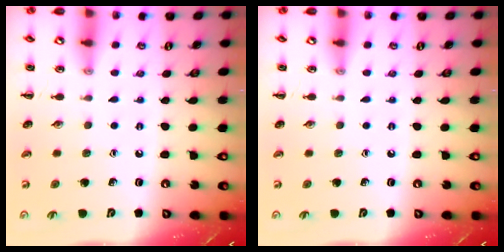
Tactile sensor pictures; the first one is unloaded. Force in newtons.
{"total": 0.0}